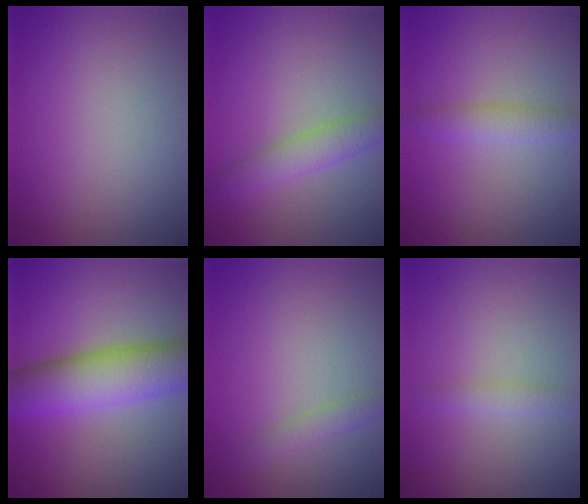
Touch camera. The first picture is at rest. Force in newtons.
{"total": 3.0, "press": 3.0, "slide": 0.1}
{"total": 2.1, "press": 2.1, "slide": 0.1}
{"total": 8.3, "press": 8.3, "slide": 0.3}
{"total": 1.4, "press": 1.4, "slide": 0.1}
{"total": 1.3, "press": 1.3, "slide": 0.0}